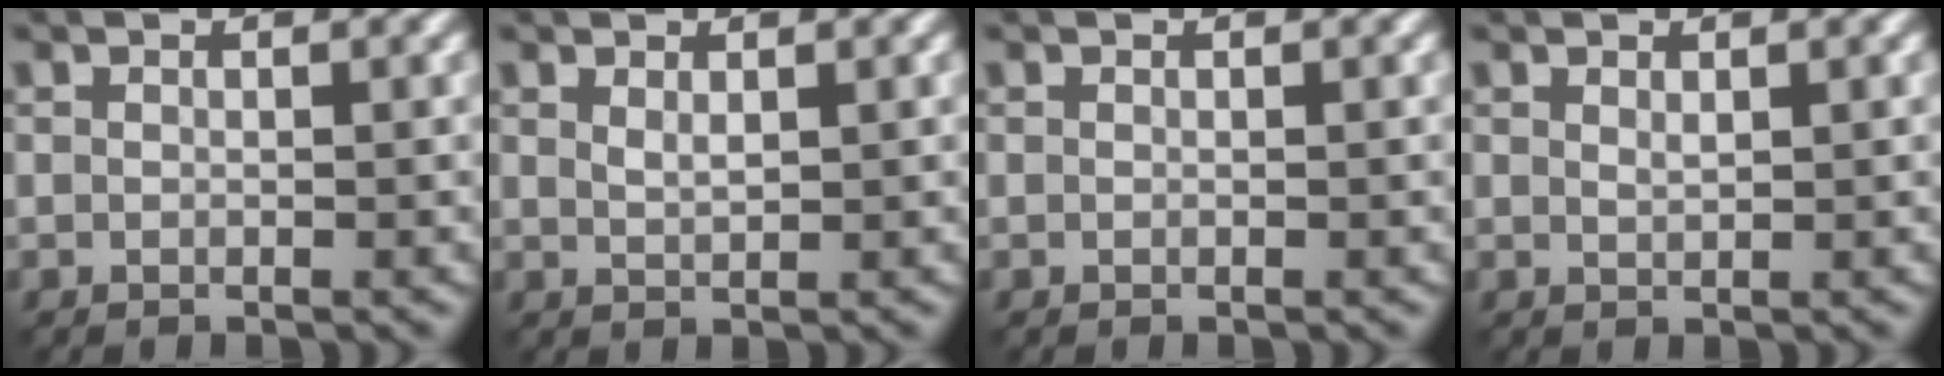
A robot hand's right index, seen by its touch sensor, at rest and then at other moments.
{"total": 1.0, "force": [0.6, 0.3, 0.7], "torque": [-0.016, -0.001, 0.013]}
{"total": 0.0}
{"total": 0.6, "force": [0.4, 0.2, 0.4], "torque": [-0.009, -0.002, 0.010]}